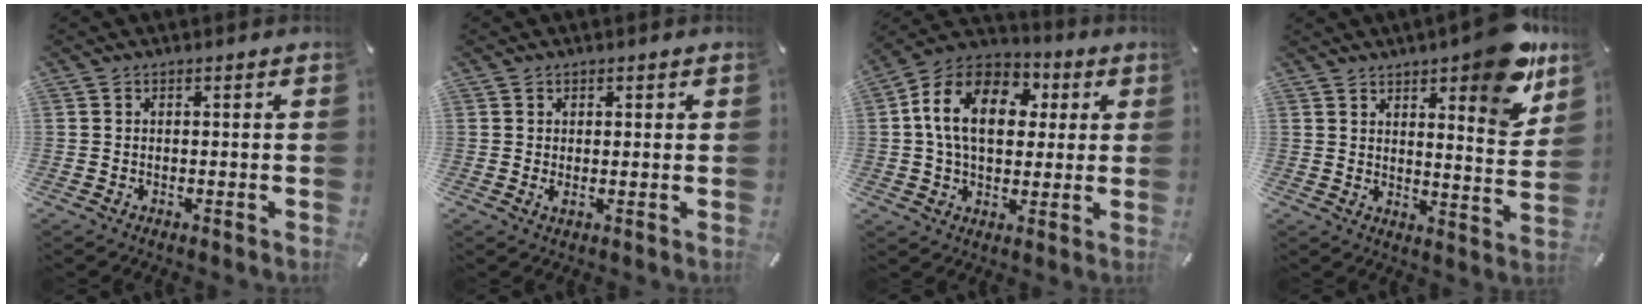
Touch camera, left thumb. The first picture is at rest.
{"total": 1.5, "force": [0.2, 0.7, 1.3], "torque": [-0.017, -0.003, 0.001]}
{"total": 16.0, "force": [3.1, 11.3, 10.8], "torque": [-0.224, 0.005, 0.051]}
{"total": 11.5, "force": [8.8, 3.2, 6.7], "torque": [-0.072, -0.074, 0.149]}